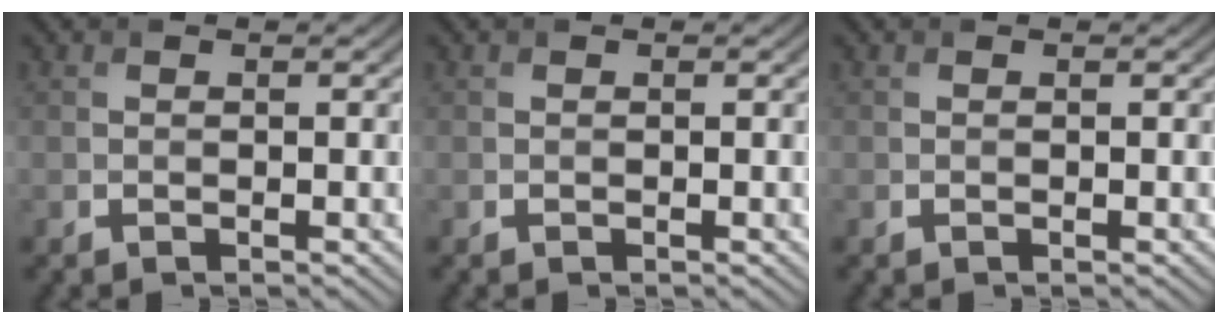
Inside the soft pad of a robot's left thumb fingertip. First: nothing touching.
{"total": 0.0}
{"total": 0.0}